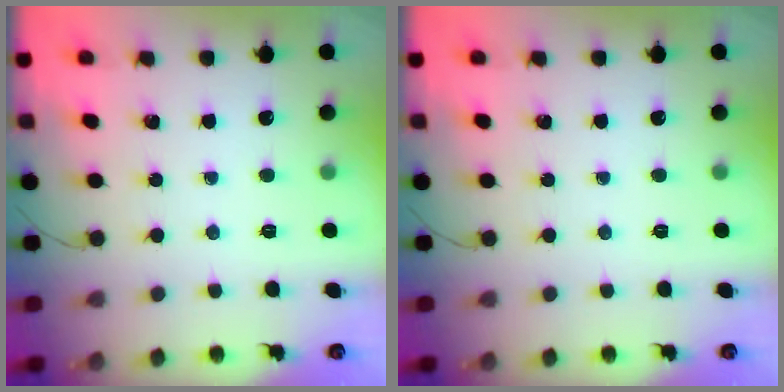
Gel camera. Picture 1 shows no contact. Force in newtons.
{"total": 0.0}